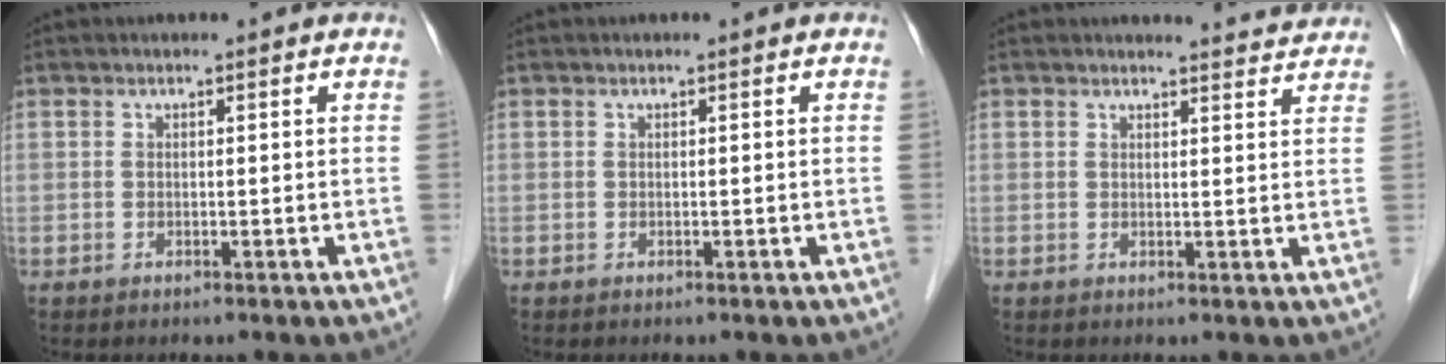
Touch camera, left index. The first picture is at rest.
{"total": 0.0}
{"total": 4.1, "force": [4.1, 0.2, 0.0], "torque": [-0.005, -0.007, 0.035]}